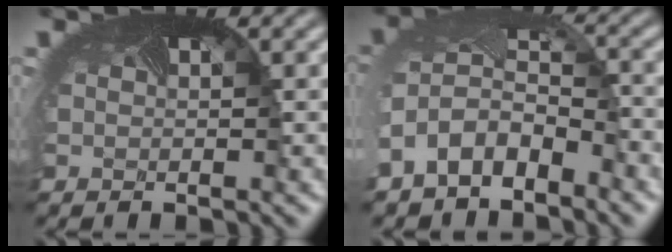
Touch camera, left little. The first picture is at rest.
{"total": 5.9, "force": [-3.2, 3.8, 3.1], "torque": [-0.086, -0.011, -0.065]}